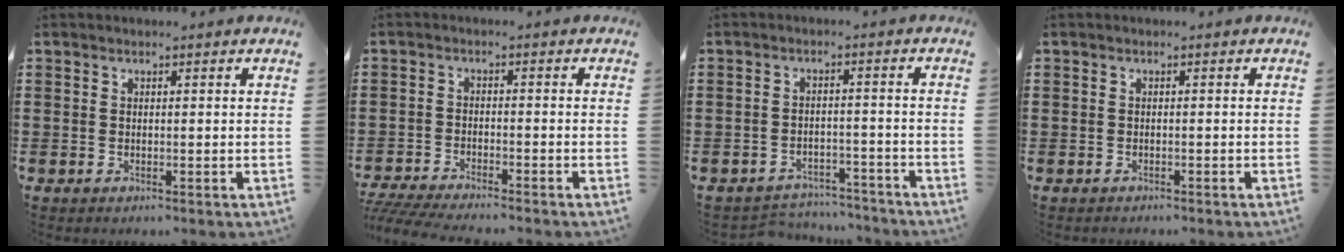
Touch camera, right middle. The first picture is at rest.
{"total": 3.8, "force": [-3.7, 0.0, 1.0], "torque": [-0.032, -0.010, -0.079]}
{"total": 3.5, "force": [-3.5, 0.6, -0.1], "torque": [-0.005, 0.002, -0.075]}
{"total": 0.7, "force": [-0.6, 0.4, -0.2], "torque": [0.003, 0.005, -0.015]}